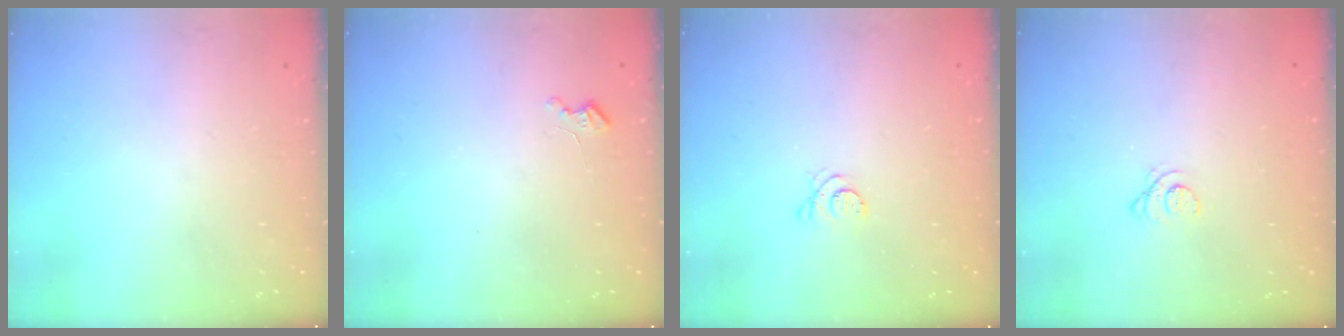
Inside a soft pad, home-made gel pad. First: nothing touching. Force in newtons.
{"total": 2.6, "press": 2.6, "slide": 0.3}
{"total": 3.7, "press": 3.7, "slide": 0.5}
{"total": 1.2, "press": 1.2, "slide": 0.1}